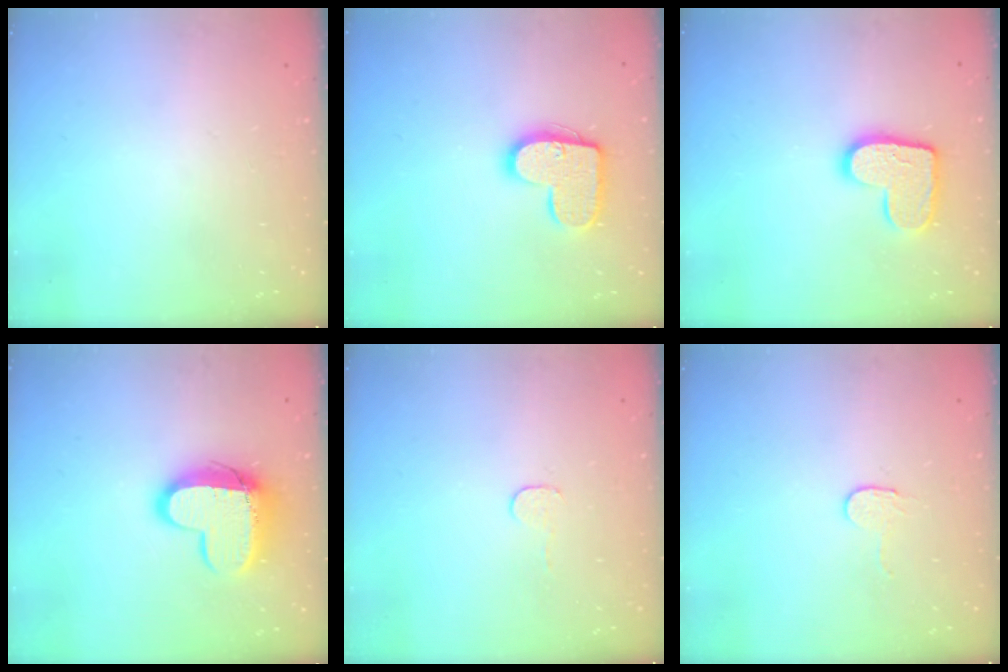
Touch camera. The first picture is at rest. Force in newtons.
{"total": 13.8, "press": 13.8, "slide": 0.7}
{"total": 12.8, "press": 12.8, "slide": 0.8}
{"total": 12.7, "press": 12.7, "slide": 0.9}
{"total": 3.0, "press": 3.0, "slide": 0.3}
{"total": 2.7, "press": 2.7, "slide": 0.2}